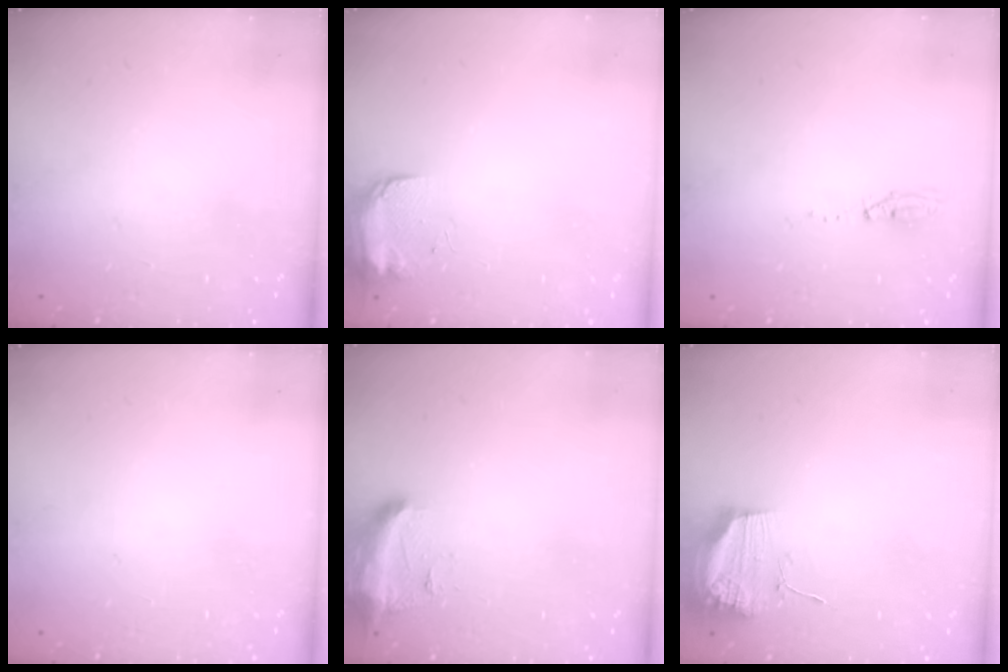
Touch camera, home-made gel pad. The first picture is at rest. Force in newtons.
{"total": 8.9, "press": 8.9, "slide": 0.8}
{"total": 3.5, "press": 2.9, "slide": 2.0}
{"total": 0.0}
{"total": 9.5, "press": 9.4, "slide": 1.2}
{"total": 12.3, "press": 12.3, "slide": 1.1}